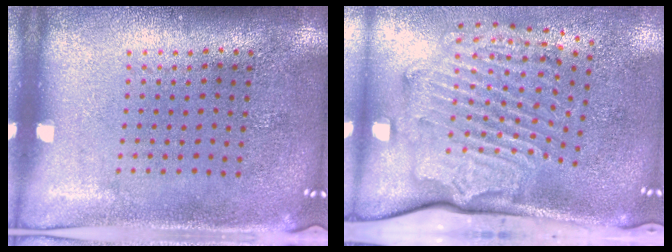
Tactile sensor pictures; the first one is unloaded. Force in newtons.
{"total": 2.5, "press": 2.2, "slide": 1.2}